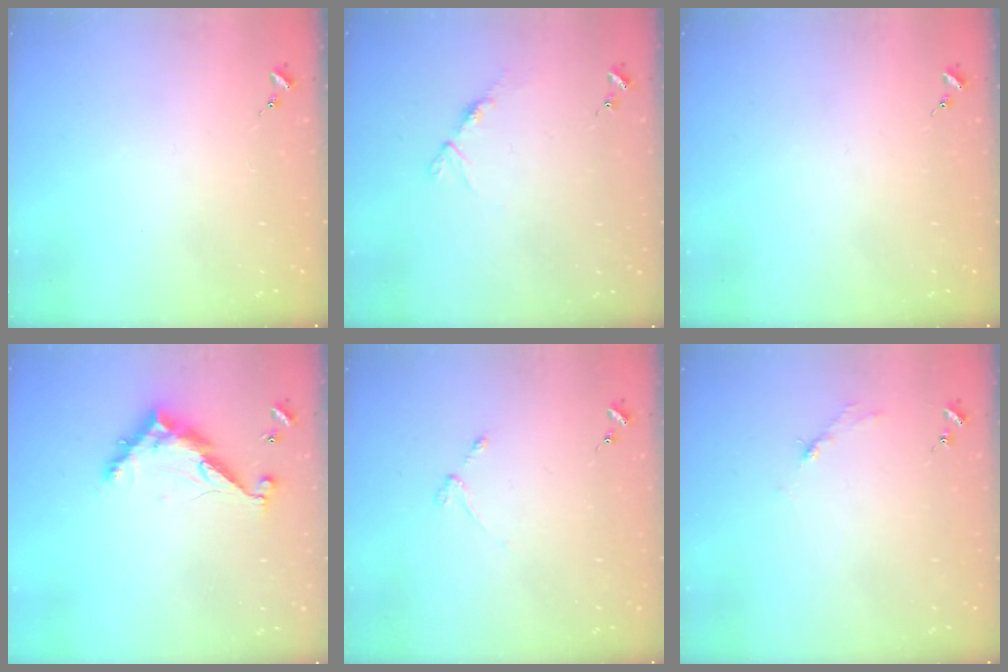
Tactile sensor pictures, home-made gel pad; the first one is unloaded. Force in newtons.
{"total": 5.5, "press": 5.4, "slide": 0.6}
{"total": 0.0}
{"total": 10.2, "press": 10.2, "slide": 0.8}
{"total": 3.0, "press": 2.9, "slide": 0.5}
{"total": 2.7, "press": 2.7, "slide": 0.4}